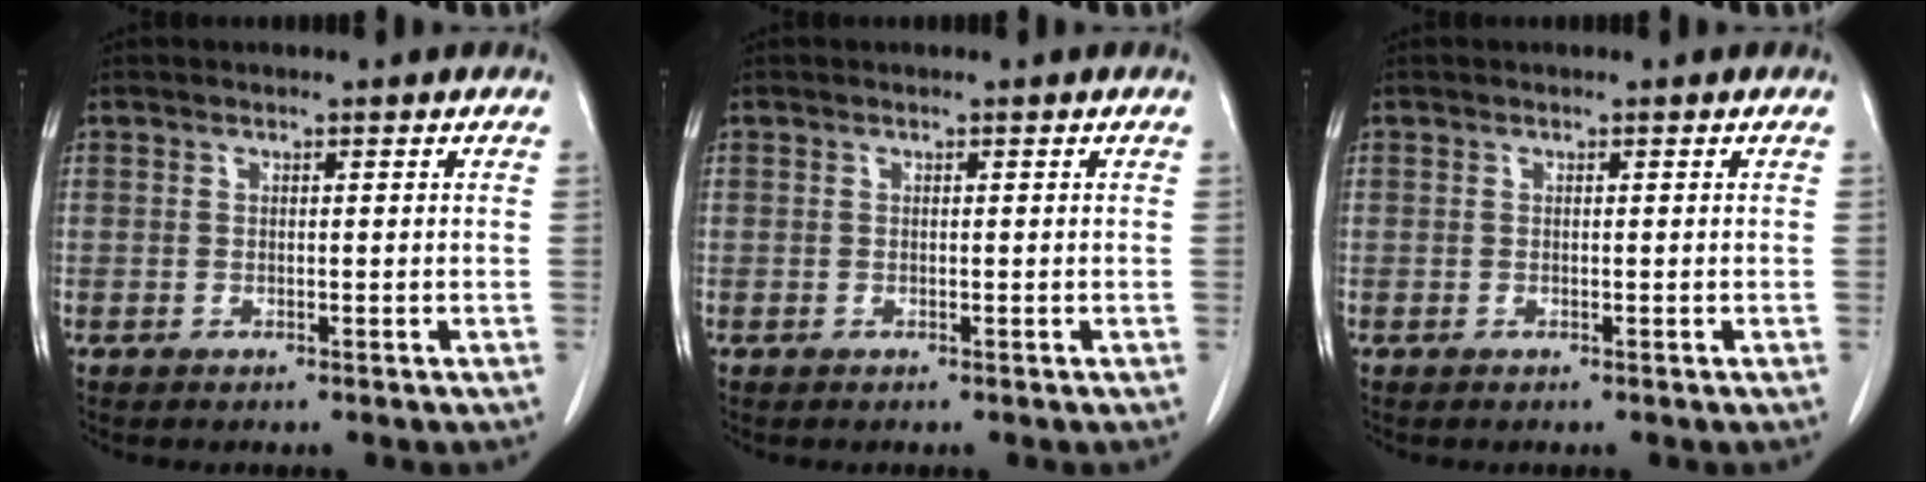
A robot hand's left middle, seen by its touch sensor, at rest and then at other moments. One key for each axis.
{"total": 0.0}
{"total": 0.0}